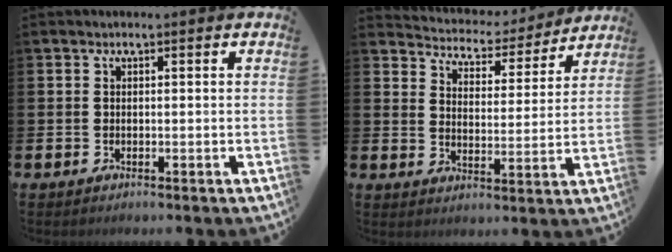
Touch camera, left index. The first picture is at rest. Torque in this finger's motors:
{"motor_torque": [1.00, -1.15, 0.27, 0.02]}